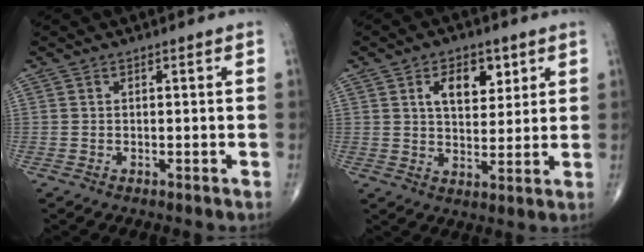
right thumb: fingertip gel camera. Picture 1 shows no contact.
{"total": 8.3, "force": [3.5, 4.9, 5.8], "torque": [-0.064, -0.018, 0.058]}